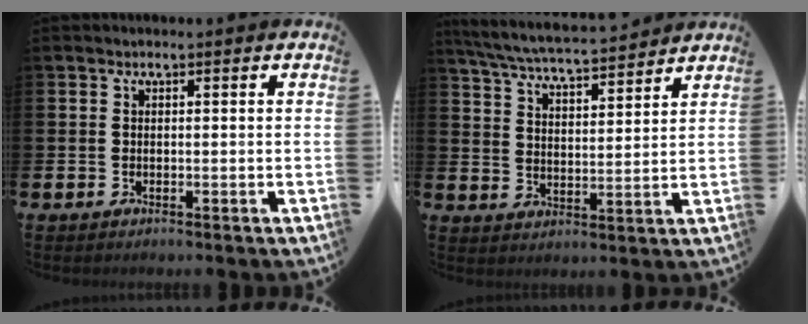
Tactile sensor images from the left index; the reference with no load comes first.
{"total": 6.1, "force": [5.9, 0.4, 1.5], "torque": [-0.056, -0.040, 0.102]}